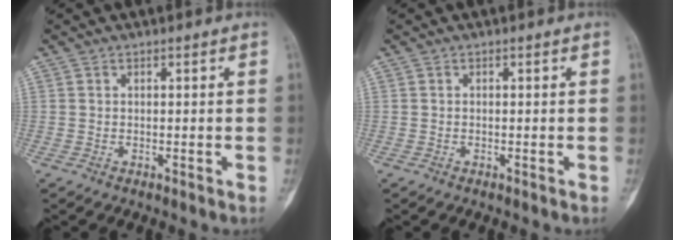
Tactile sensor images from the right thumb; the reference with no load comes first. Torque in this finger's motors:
{"motor_torque": [0.29, -0.64, 0.42, 0.04, -0.03]}